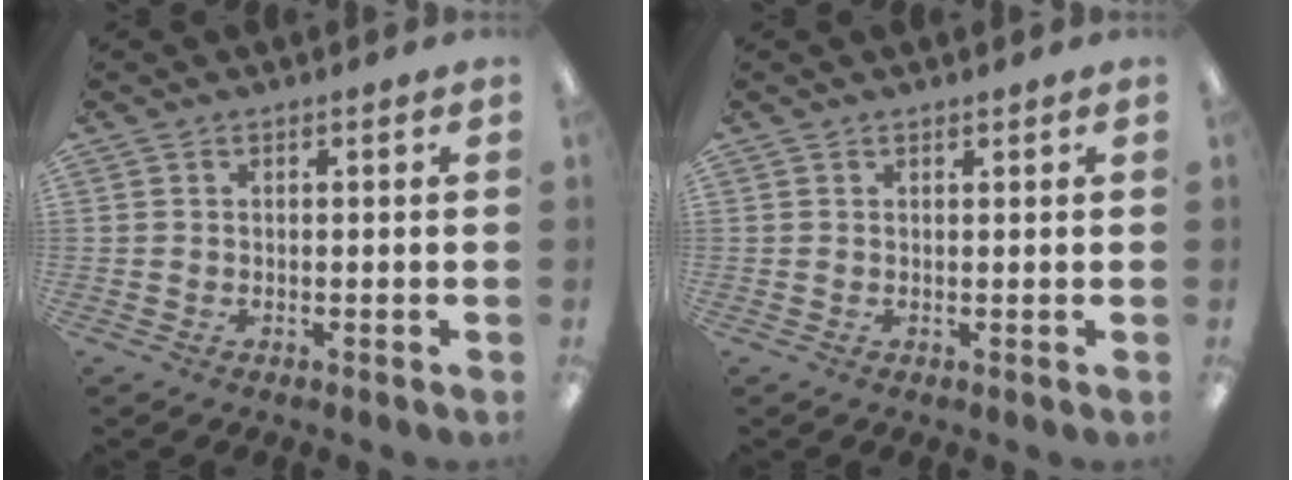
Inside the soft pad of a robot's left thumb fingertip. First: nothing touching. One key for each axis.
{"total": 0.7, "fx": 0.6, "fy": 0.1, "fz": 0.2, "tx": -0.005, "ty": 0.001, "tz": 0.012}